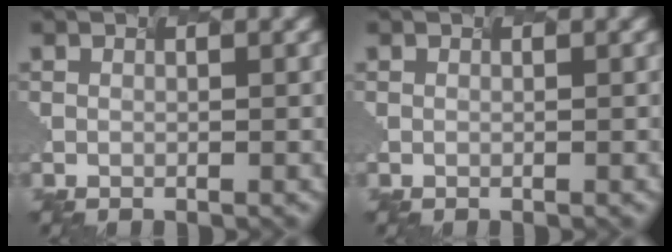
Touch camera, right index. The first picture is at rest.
{"total": 0.0}